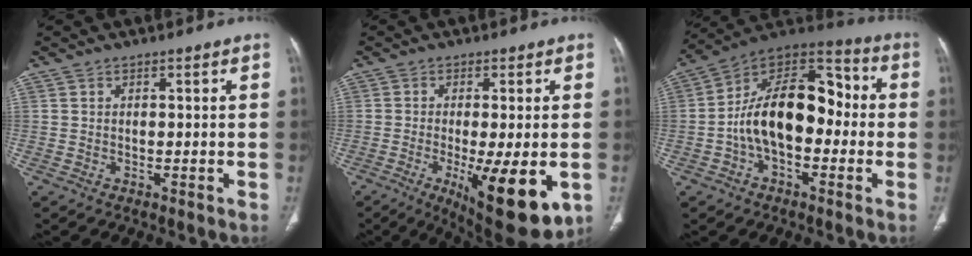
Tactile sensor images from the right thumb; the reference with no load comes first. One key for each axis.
{"total": 14.7, "fx": -4.3, "fy": 4.1, "fz": 13.5, "tx": -0.180, "ty": -0.021, "tz": -0.050}
{"total": 18.5, "fx": -1.8, "fy": 11.0, "fz": 14.8, "tx": -0.221, "ty": 0.051, "tz": -0.042}